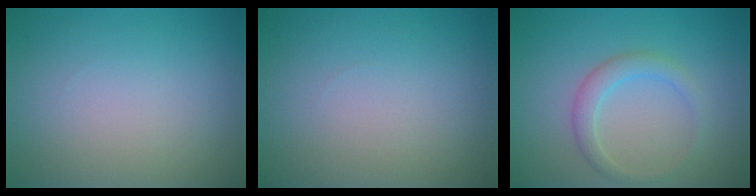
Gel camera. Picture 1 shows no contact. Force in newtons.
{"total": 0.0}
{"total": 2.2, "press": 2.2, "slide": 0.1}